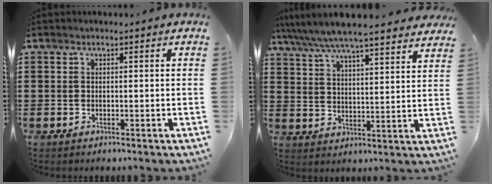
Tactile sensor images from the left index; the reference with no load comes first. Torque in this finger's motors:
{"motor_torque": [1.26, -0.88, 1.05, 0.09]}